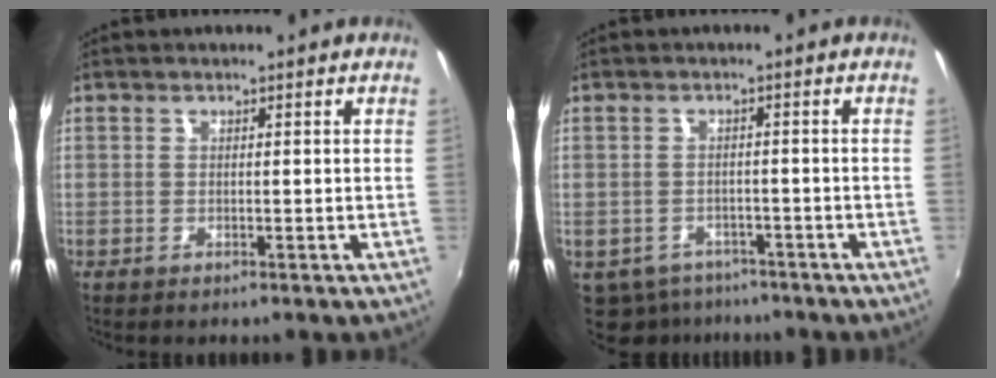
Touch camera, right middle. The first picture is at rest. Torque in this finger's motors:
{"motor_torque": [-0.51, -0.22, -0.01, -0.01]}